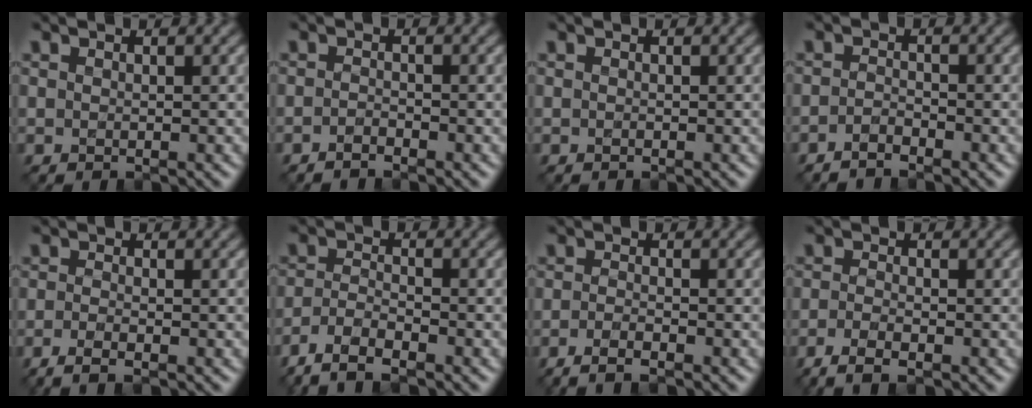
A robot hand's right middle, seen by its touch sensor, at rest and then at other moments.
{"total": 1.0, "force": [-0.9, 0.2, 0.5], "torque": [-0.008, 0.000, -0.018]}
{"total": 0.0}
{"total": 1.3, "force": [-1.1, 0.2, 0.7], "torque": [-0.013, 0.001, -0.025]}
{"total": 2.3, "force": [-1.3, 0.6, 1.7], "torque": [-0.032, -0.007, -0.032]}
{"total": 4.4, "force": [-3.4, 1.2, 2.4], "torque": [-0.049, -0.006, -0.073]}
{"total": 2.5, "force": [-1.6, 0.6, 1.8], "torque": [-0.033, -0.005, -0.038]}
{"total": 2.9, "force": [-1.8, 0.8, 2.1], "torque": [-0.047, -0.008, -0.043]}